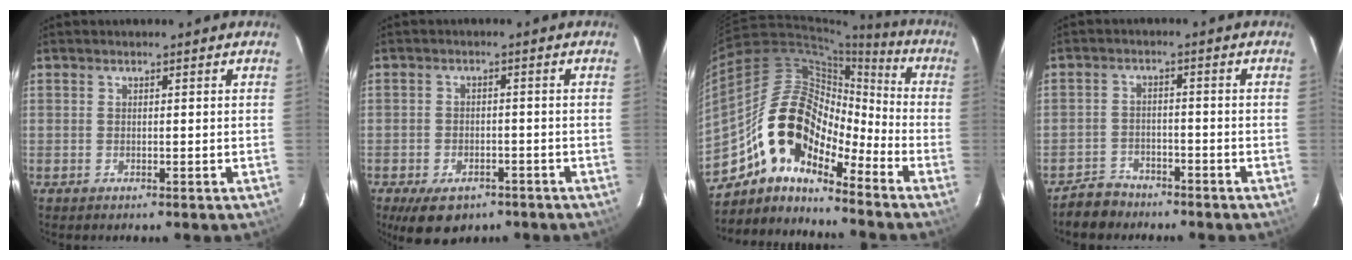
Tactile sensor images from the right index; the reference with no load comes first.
{"total": 8.6, "force": [-5.8, 4.7, 4.3], "torque": [-0.090, -0.011, -0.079]}
{"total": 15.2, "force": [-10.7, 6.8, 8.4], "torque": [-0.137, 0.009, -0.214]}
{"total": 5.5, "force": [-4.7, 2.6, 0.7], "torque": [-0.034, 0.009, -0.078]}